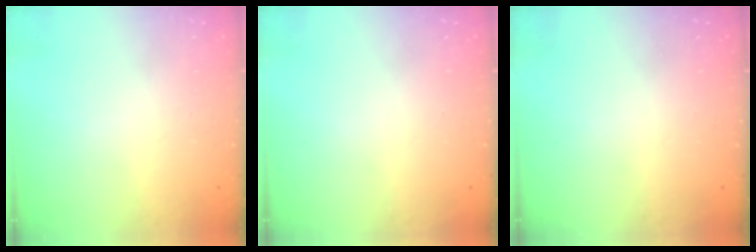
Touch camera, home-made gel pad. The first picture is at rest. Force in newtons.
{"total": 0.0}
{"total": 0.0}